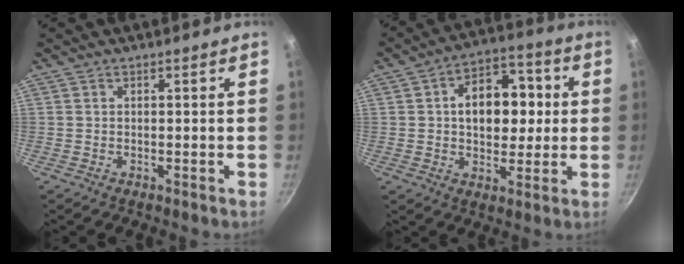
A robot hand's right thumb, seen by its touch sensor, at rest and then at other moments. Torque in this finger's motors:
{"motor_torque": [-0.23, 0.47, 0.27, 0.27, 0.06]}